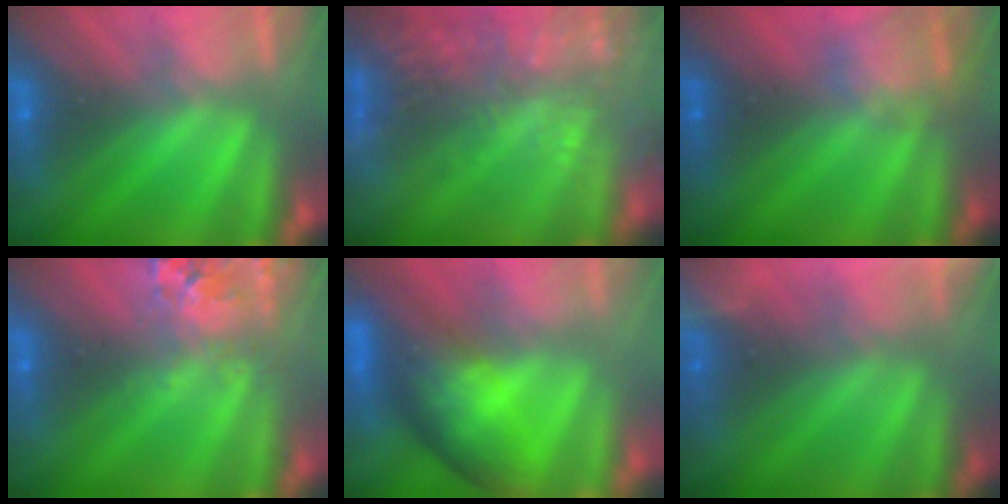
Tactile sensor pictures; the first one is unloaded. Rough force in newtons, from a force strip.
{"total": 13.7}
{"total": 2.3}
{"total": 2.7}
{"total": 7.7}
{"total": 8.1}